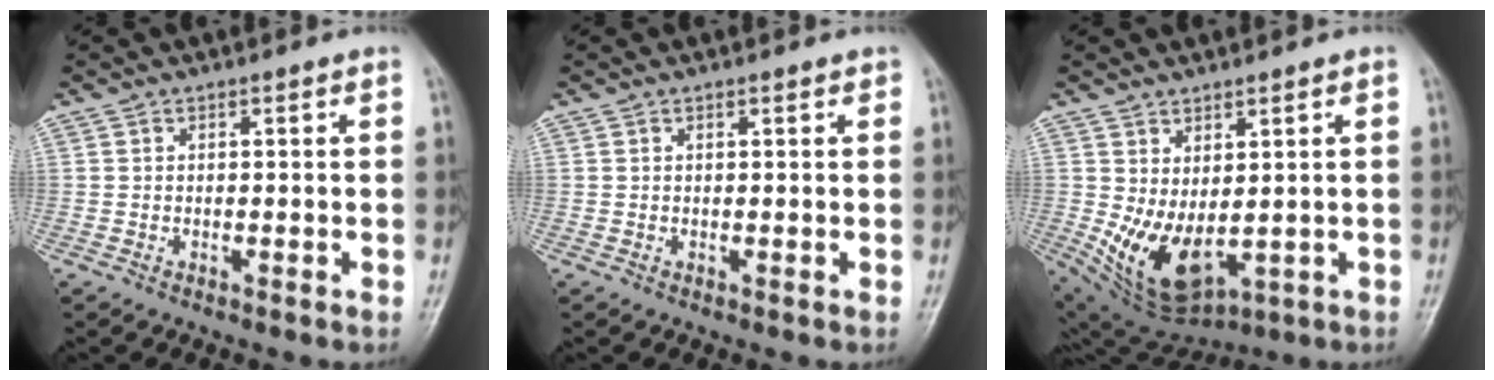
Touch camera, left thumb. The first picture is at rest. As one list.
[{"total": 0.6, "force": [0.4, 0.2, 0.4], "torque": [-0.006, -0.001, 0.003]}, {"total": 11.2, "force": [-0.5, 5.7, 9.6], "torque": [-0.160, -0.013, 0.023]}]